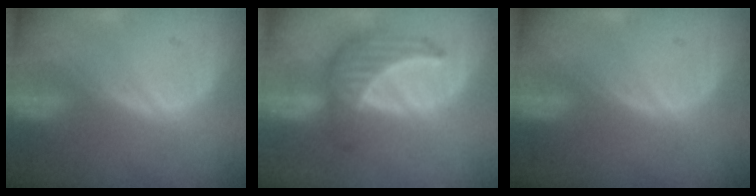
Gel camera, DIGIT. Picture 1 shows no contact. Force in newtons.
{"total": 6.5, "press": 6.4, "slide": 1.1}
{"total": 0.0}